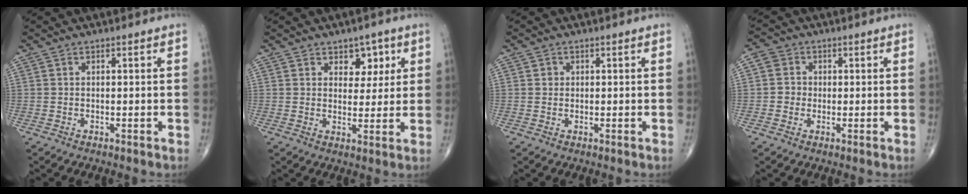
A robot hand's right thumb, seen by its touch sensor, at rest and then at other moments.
{"total": 5.5, "force": [2.6, 3.9, 2.9], "torque": [-0.004, -0.012, 0.035]}
{"total": 1.1, "force": [0.2, 1.0, 0.2], "torque": [0.003, 0.001, 0.002]}
{"total": 3.7, "force": [-0.1, 3.6, 1.1], "torque": [-0.005, 0.006, -0.008]}